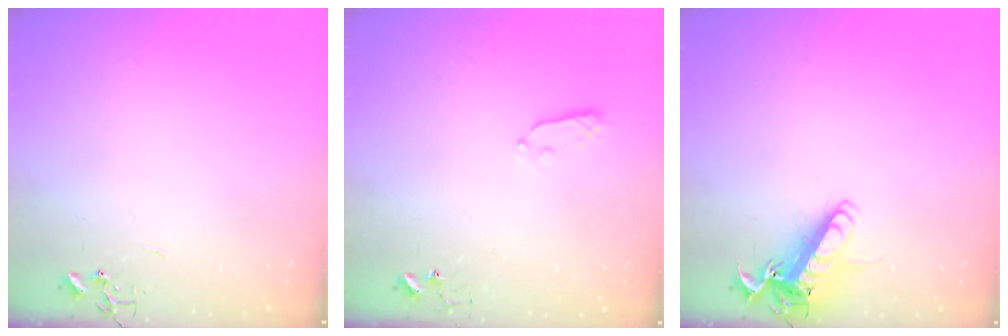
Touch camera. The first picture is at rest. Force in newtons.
{"total": 4.2, "press": 4.1, "slide": 0.5}
{"total": 14.6, "press": 14.4, "slide": 2.0}